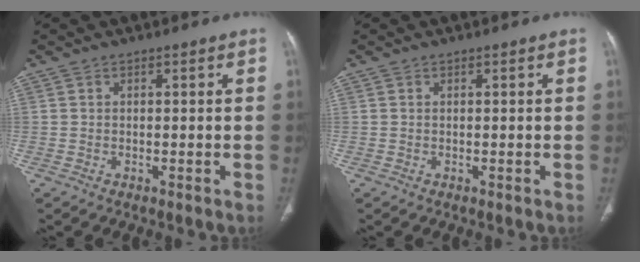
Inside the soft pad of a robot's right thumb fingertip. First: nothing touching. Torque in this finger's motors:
{"motor_torque": [-0.24, 0.17, 0.32, 0.00, 0.02]}